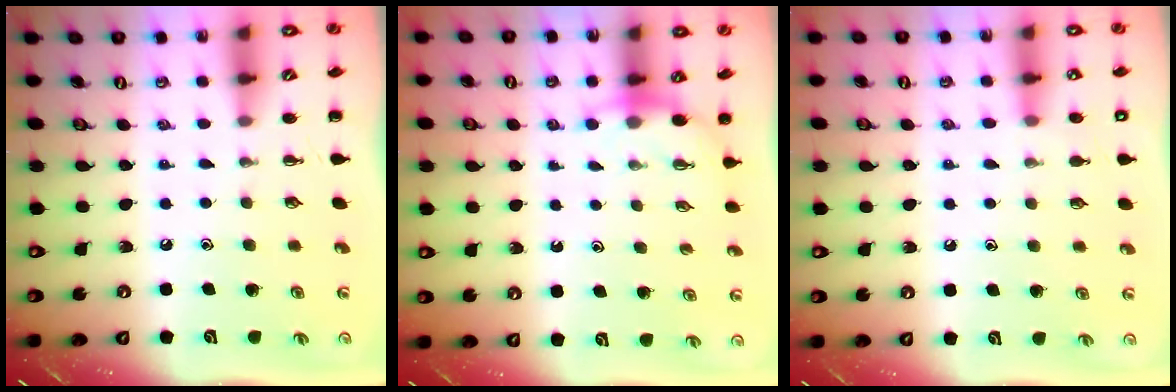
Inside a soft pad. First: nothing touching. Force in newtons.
{"total": 3.0, "press": 2.9, "slide": 0.9}
{"total": 8.5, "press": 8.1, "slide": 2.5}